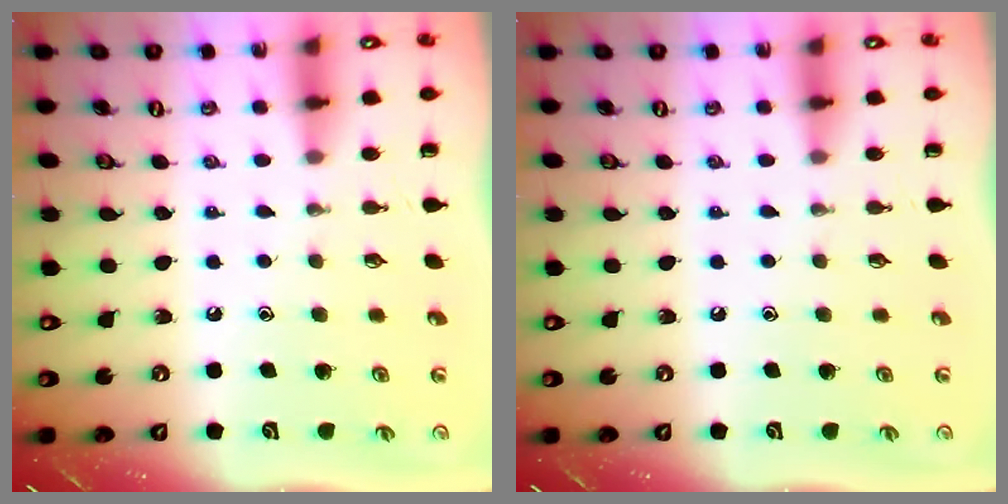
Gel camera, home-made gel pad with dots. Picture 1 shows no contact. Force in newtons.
{"total": 0.0}